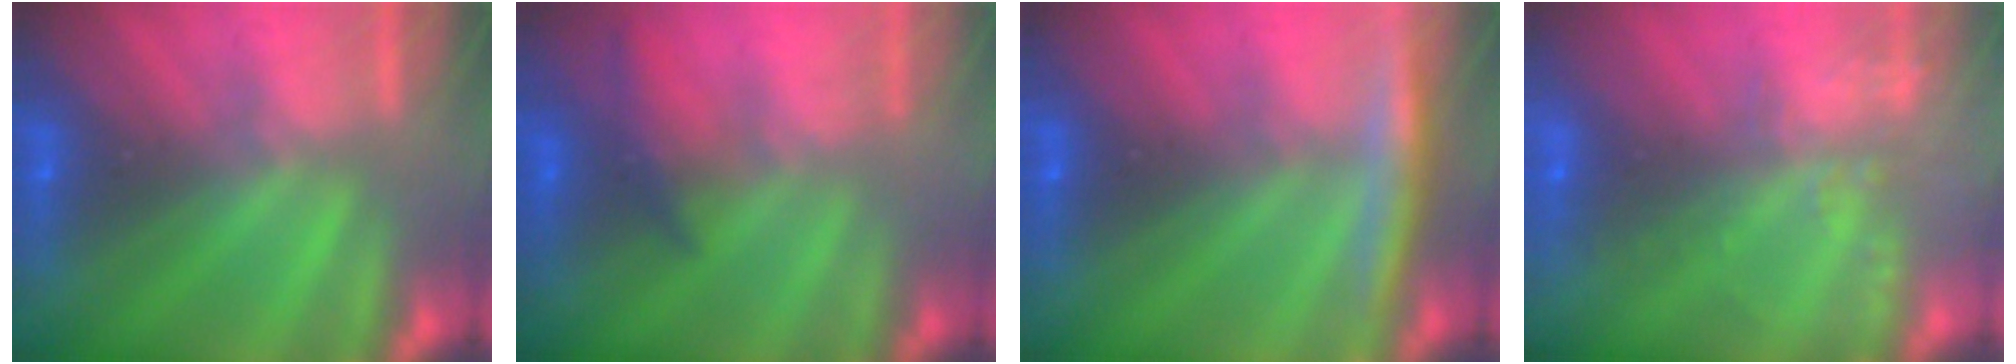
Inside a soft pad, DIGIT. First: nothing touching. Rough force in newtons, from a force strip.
{"total": 1.9}
{"total": 4.1}
{"total": 6.2}